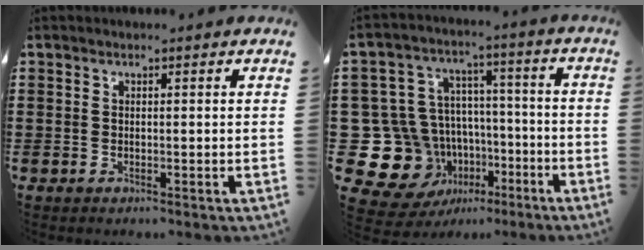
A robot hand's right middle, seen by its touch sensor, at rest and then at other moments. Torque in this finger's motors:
{"motor_torque": [0.13, 0.31, 0.09, 0.00]}